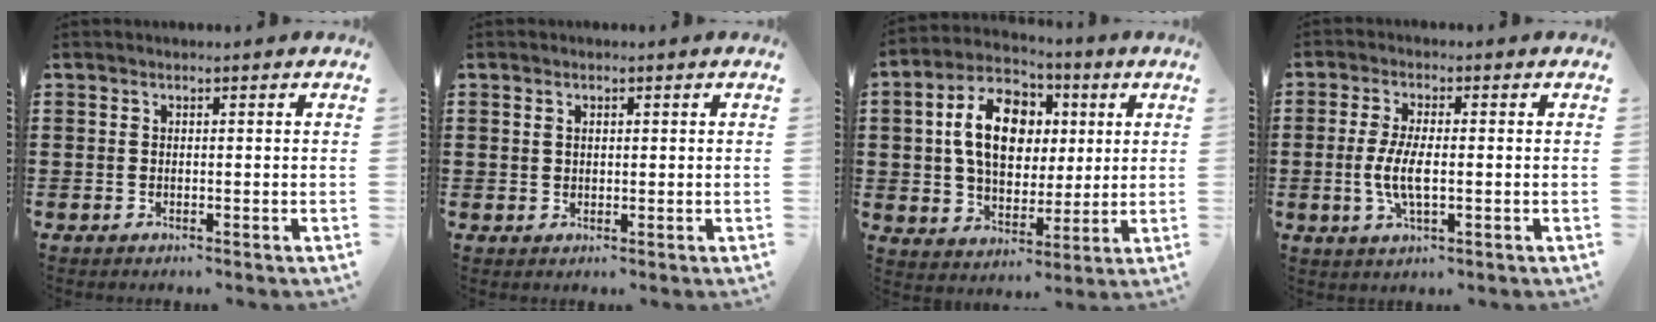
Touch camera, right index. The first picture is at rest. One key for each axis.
{"total": 1.1, "fx": 0.4, "fy": 0.6, "fz": 0.8, "tx": -0.017, "ty": 0.003, "tz": 0.008}
{"total": 13.0, "fx": 2.0, "fy": 8.6, "fz": 9.6, "tx": -0.201, "ty": 0.010, "tz": 0.029}
{"total": 5.6, "fx": -0.9, "fy": 1.8, "fz": 5.3, "tx": -0.120, "ty": -0.007, "tz": -0.023}